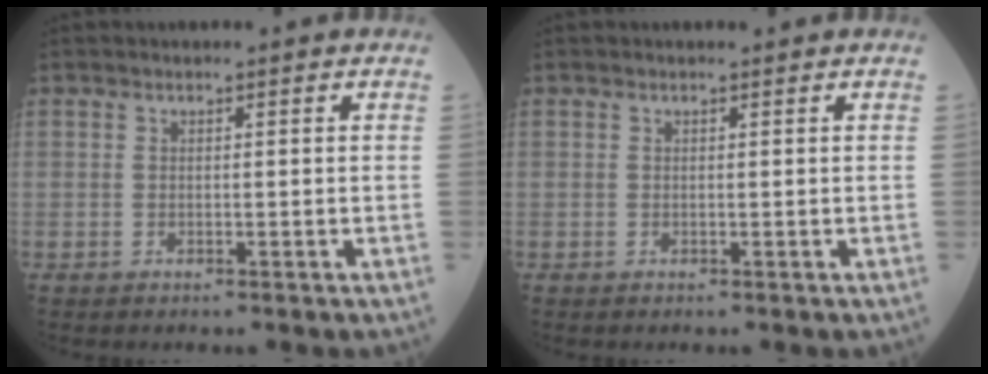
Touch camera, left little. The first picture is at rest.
{"total": 0.0}